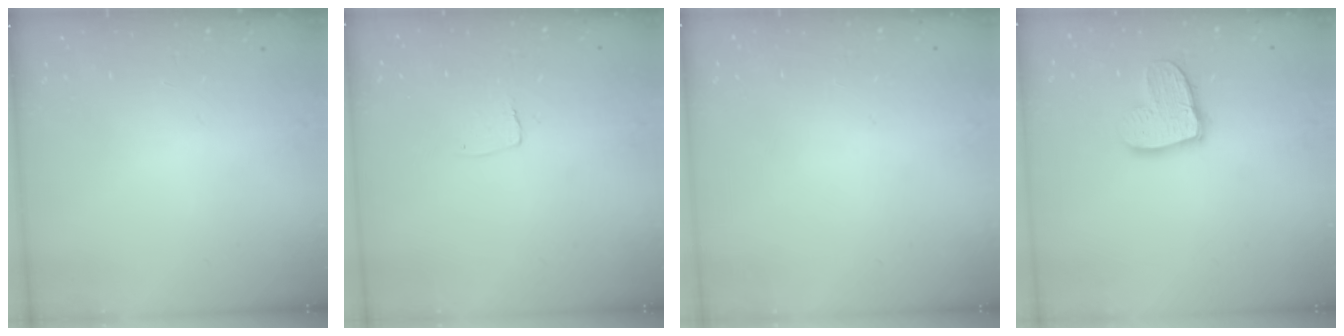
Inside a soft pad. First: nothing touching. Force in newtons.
{"total": 2.6, "press": 2.6, "slide": 0.1}
{"total": 0.0}
{"total": 12.2, "press": 12.2, "slide": 1.0}